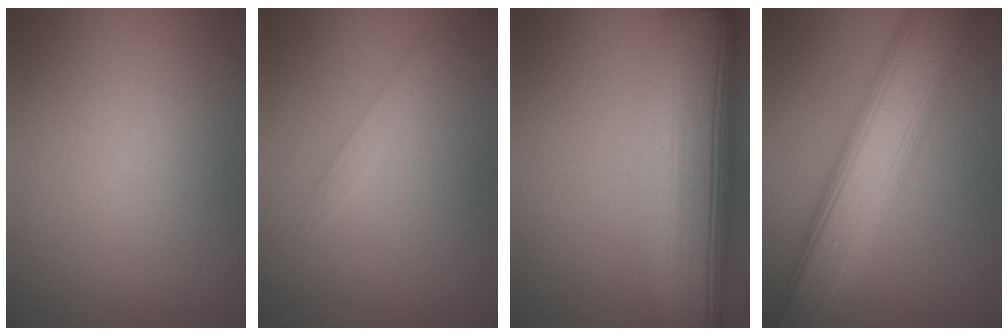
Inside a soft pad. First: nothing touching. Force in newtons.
{"total": 1.0, "press": 1.0, "slide": 0.0}
{"total": 12.4, "press": 12.4, "slide": 0.8}
{"total": 8.6, "press": 8.6, "slide": 0.6}